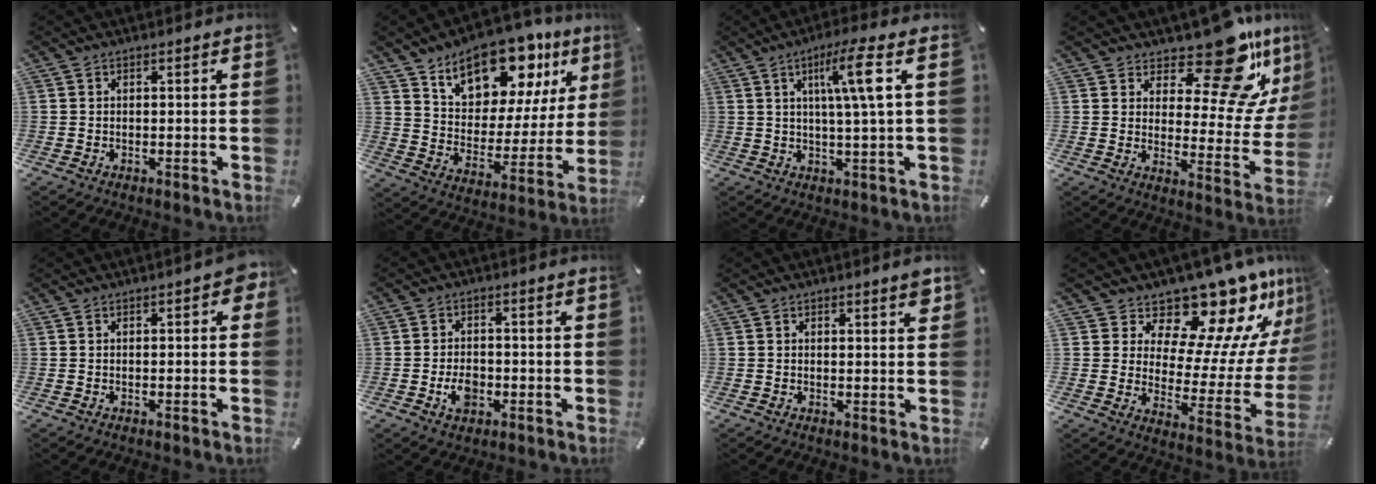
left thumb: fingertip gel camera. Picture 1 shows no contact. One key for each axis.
{"total": 17.7, "fx": 12.9, "fy": 9.5, "fz": 7.6, "tx": -0.116, "ty": -0.094, "tz": 0.227}
{"total": 10.3, "fx": 3.2, "fy": 0.5, "fz": 9.8, "tx": -0.176, "ty": -0.001, "tz": 0.044}
{"total": 16.9, "fx": 13.2, "fy": 5.8, "fz": 8.7, "tx": -0.111, "ty": -0.123, "tz": 0.218}
{"total": 3.1, "fx": 0.4, "fy": 1.0, "fz": 2.9, "tx": -0.038, "ty": 0.000, "tz": 0.004}
{"total": 5.1, "fx": -1.5, "fy": 3.5, "fz": 3.4, "tx": -0.071, "ty": 0.005, "tz": -0.027}
{"total": 1.9, "fx": 1.4, "fy": 0.4, "fz": 1.1, "tx": -0.015, "ty": -0.004, "tz": 0.024}
{"total": 16.0, "fx": 14.1, "fy": 5.6, "fz": 5.0, "tx": -0.070, "ty": -0.142, "tz": 0.232}